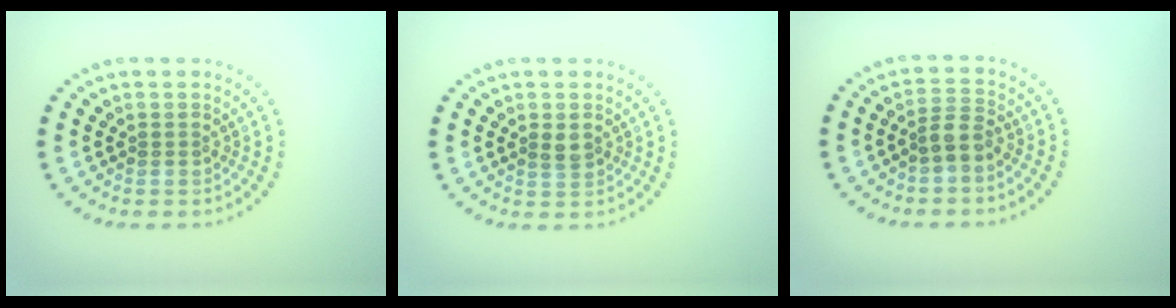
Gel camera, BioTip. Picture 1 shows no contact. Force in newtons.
{"total": 1.3, "press": 1.3, "slide": 0.3}
{"total": 2.2, "press": 1.9, "slide": 1.1}